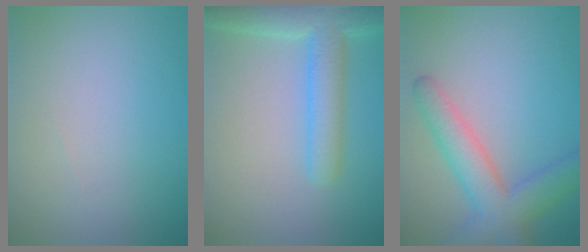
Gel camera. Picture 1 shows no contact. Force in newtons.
{"total": 5.1, "press": 5.1, "slide": 0.5}
{"total": 5.4, "press": 5.4, "slide": 0.2}